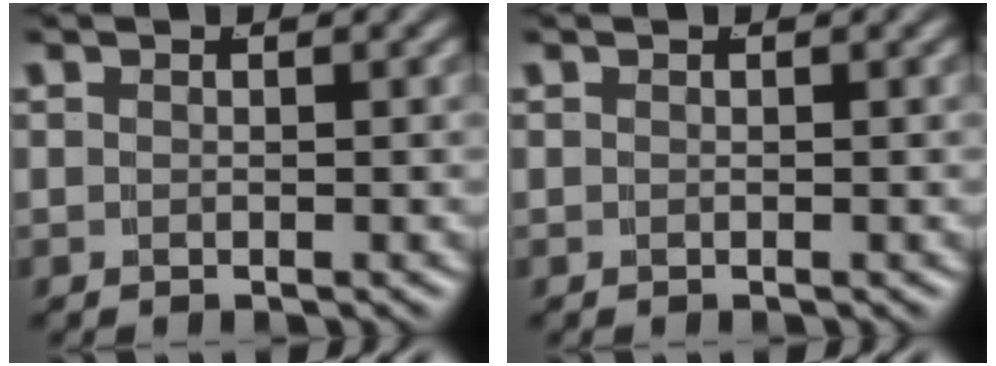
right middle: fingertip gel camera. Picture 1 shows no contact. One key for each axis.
{"total": 0.0}